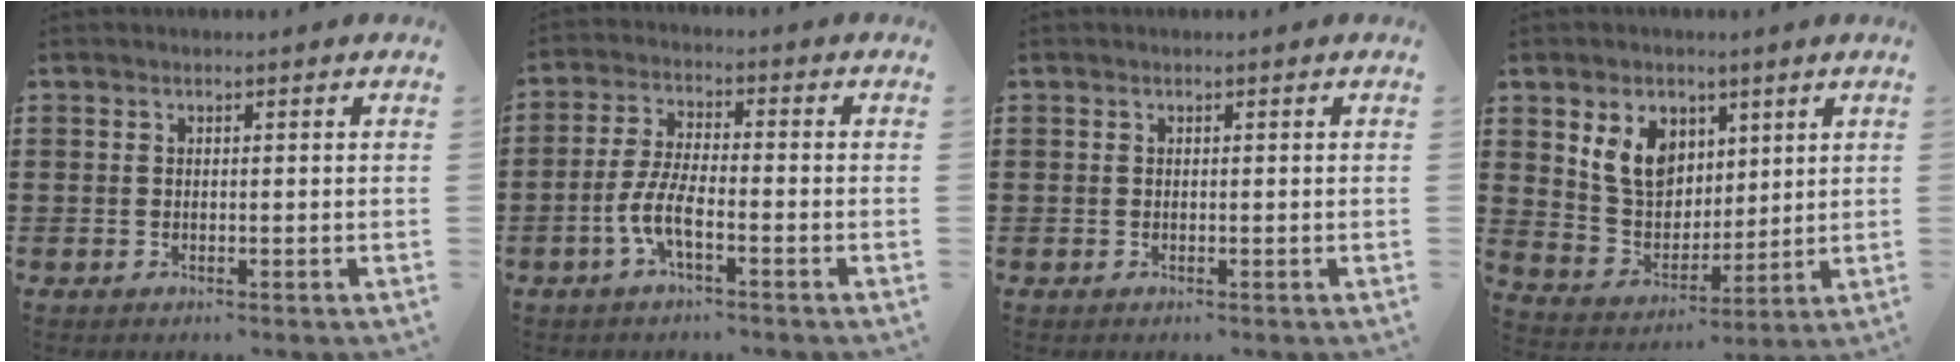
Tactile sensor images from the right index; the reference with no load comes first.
{"total": 5.9, "force": [-2.7, 1.4, 5.0], "torque": [-0.124, -0.012, -0.060]}
{"total": 0.0}
{"total": 8.1, "force": [3.7, 6.2, 3.6], "torque": [-0.091, 0.014, 0.070]}